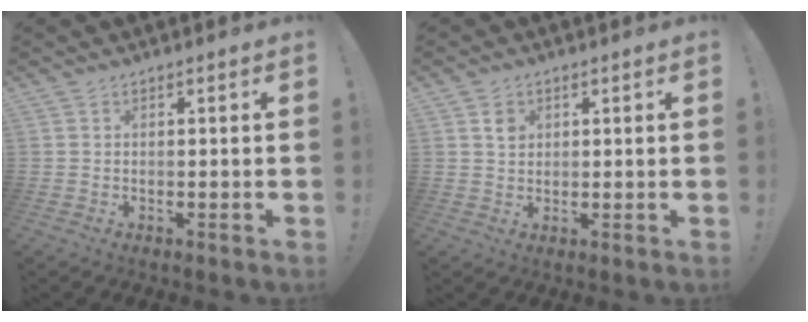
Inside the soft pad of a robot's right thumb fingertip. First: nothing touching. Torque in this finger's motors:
{"motor_torque": [-0.09, 0.01, 0.66, -0.31, 0.05]}